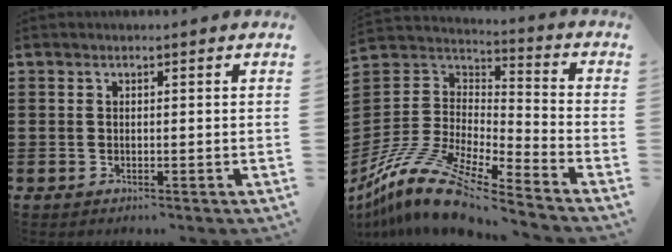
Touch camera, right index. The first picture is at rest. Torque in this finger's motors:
{"motor_torque": [-1.04, 1.10, 0.76, 0.21]}